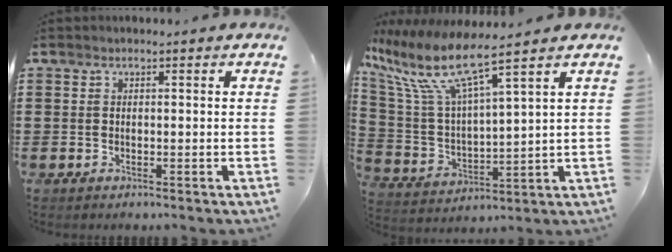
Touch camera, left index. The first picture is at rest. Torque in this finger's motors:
{"motor_torque": [2.14, 0.00, 0.39, 0.21]}